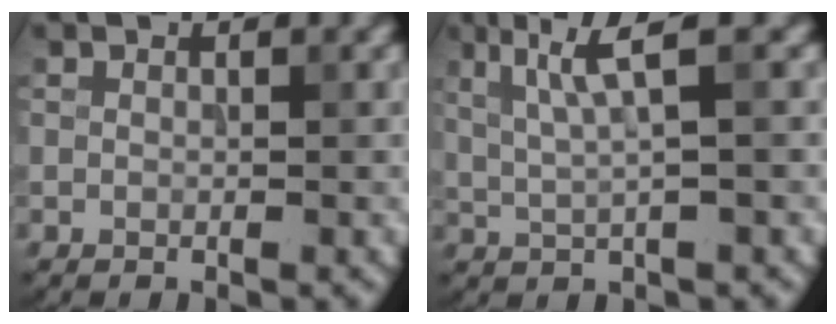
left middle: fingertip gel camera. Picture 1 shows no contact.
{"total": 4.4, "force": [1.6, 0.6, 4.1], "torque": [-0.082, 0.002, 0.035]}